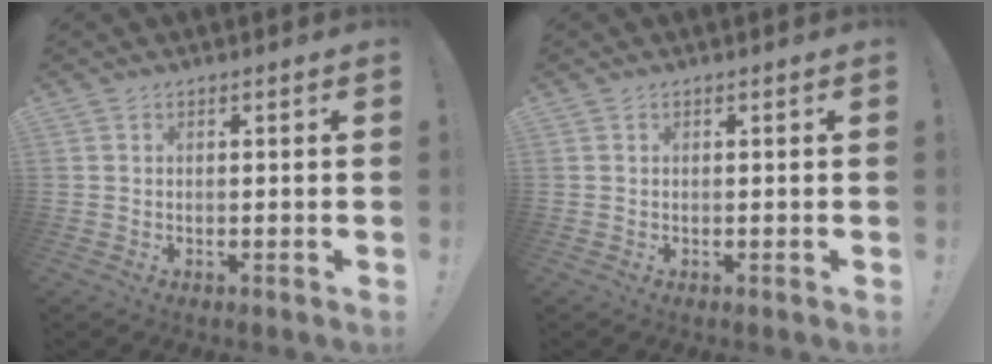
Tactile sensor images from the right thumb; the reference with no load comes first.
{"total": 0.0}